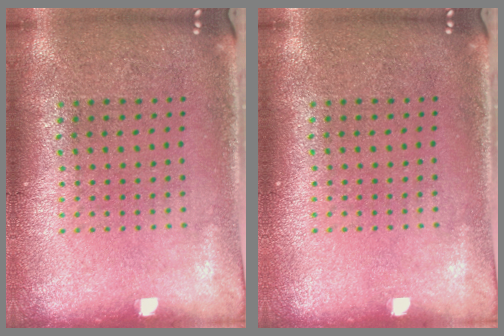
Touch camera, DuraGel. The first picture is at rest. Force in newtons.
{"total": 0.0}